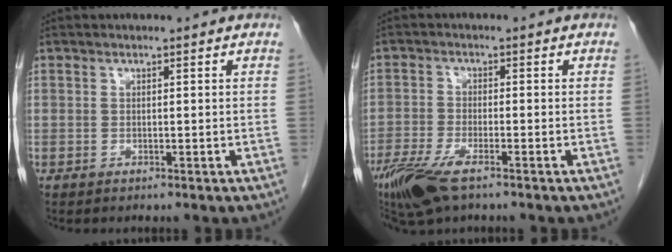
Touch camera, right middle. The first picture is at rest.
{"total": 8.1, "force": [-5.4, 2.1, 5.6], "torque": [-0.112, -0.017, -0.097]}